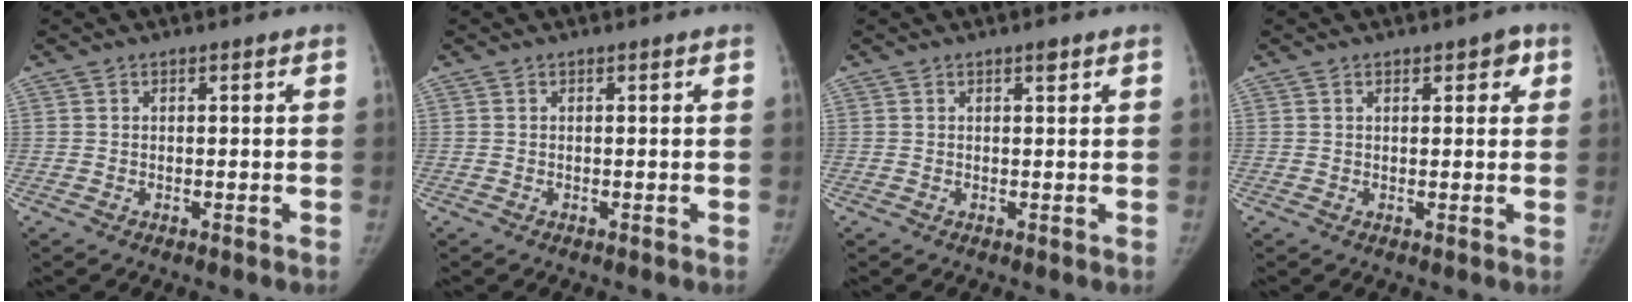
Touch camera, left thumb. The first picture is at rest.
{"total": 0.0}
{"total": 1.2, "force": [0.7, 0.4, 0.8], "torque": [-0.008, -0.002, 0.010]}
{"total": 3.6, "force": [1.6, 1.9, 2.6], "torque": [-0.011, -0.002, 0.014]}